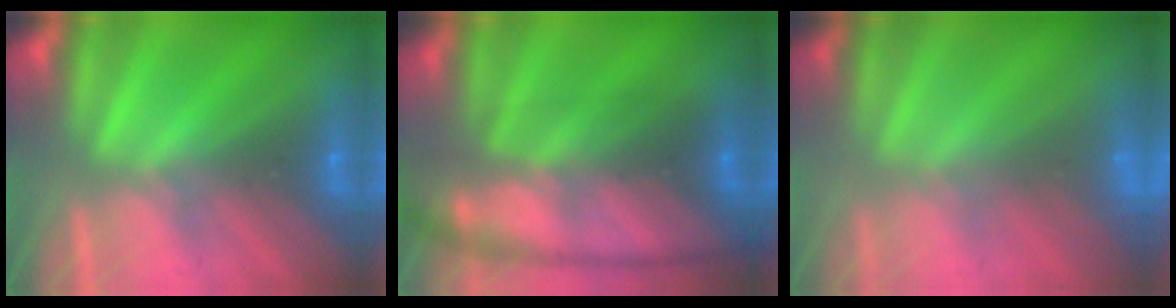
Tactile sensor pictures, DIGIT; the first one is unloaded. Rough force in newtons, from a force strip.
{"total": 7.4}
{"total": 2.9}